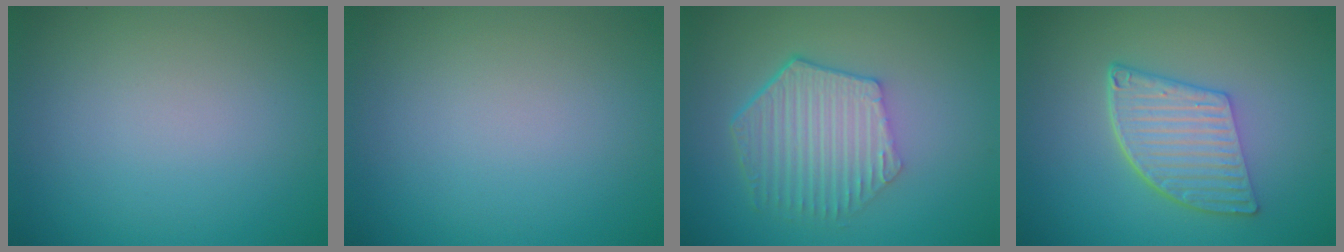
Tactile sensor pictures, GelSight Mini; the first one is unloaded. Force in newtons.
{"total": 0.0}
{"total": 5.6, "press": 4.2, "slide": 3.7}
{"total": 5.8, "press": 4.2, "slide": 3.9}